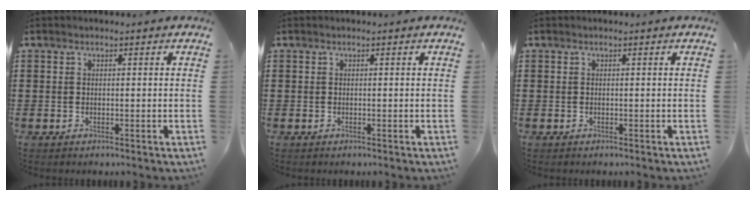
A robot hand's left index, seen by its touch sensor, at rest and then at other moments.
{"total": 0.0}
{"total": 0.0}